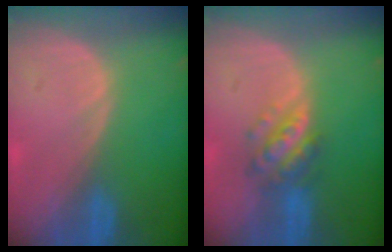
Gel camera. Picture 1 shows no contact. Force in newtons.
{"total": 5.9, "press": 5.3, "slide": 2.7}